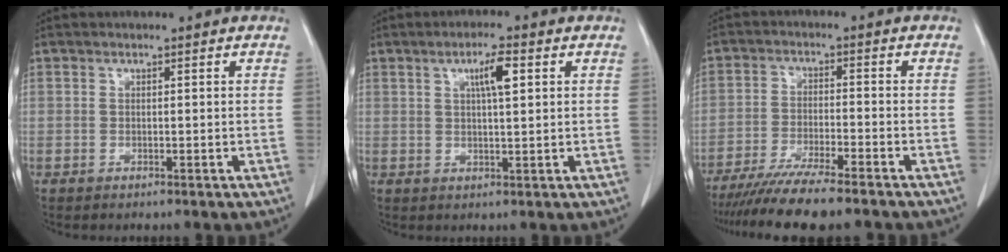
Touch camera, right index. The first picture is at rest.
{"total": 4.5, "force": [1.6, 0.5, 4.1], "torque": [-0.076, 0.002, 0.027]}
{"total": 10.7, "force": [-9.1, 0.1, 5.7], "torque": [-0.090, -0.029, -0.148]}